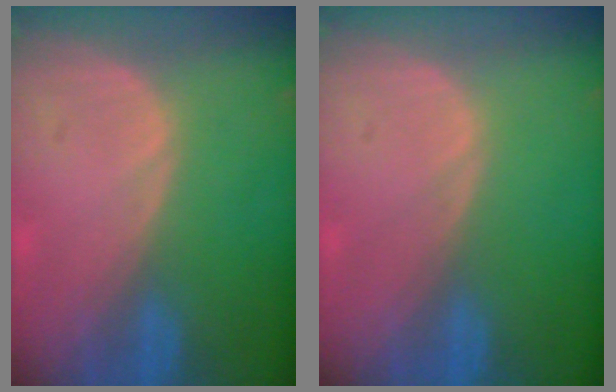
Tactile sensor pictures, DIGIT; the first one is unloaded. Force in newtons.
{"total": 0.0}